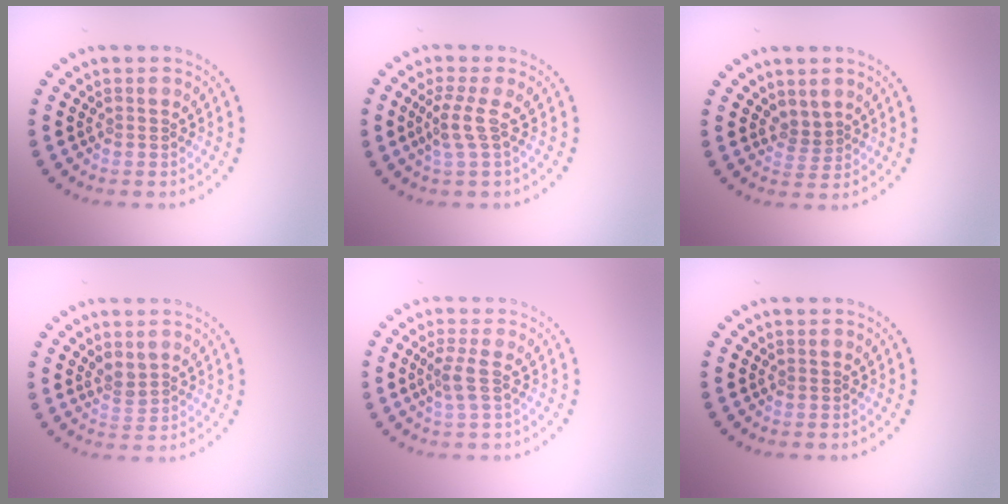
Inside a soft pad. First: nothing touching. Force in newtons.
{"total": 2.1, "press": 1.4, "slide": 1.5}
{"total": 1.5, "press": 1.0, "slide": 1.1}
{"total": 1.6, "press": 1.2, "slide": 1.1}
{"total": 2.0, "press": 1.5, "slide": 1.3}
{"total": 0.0}